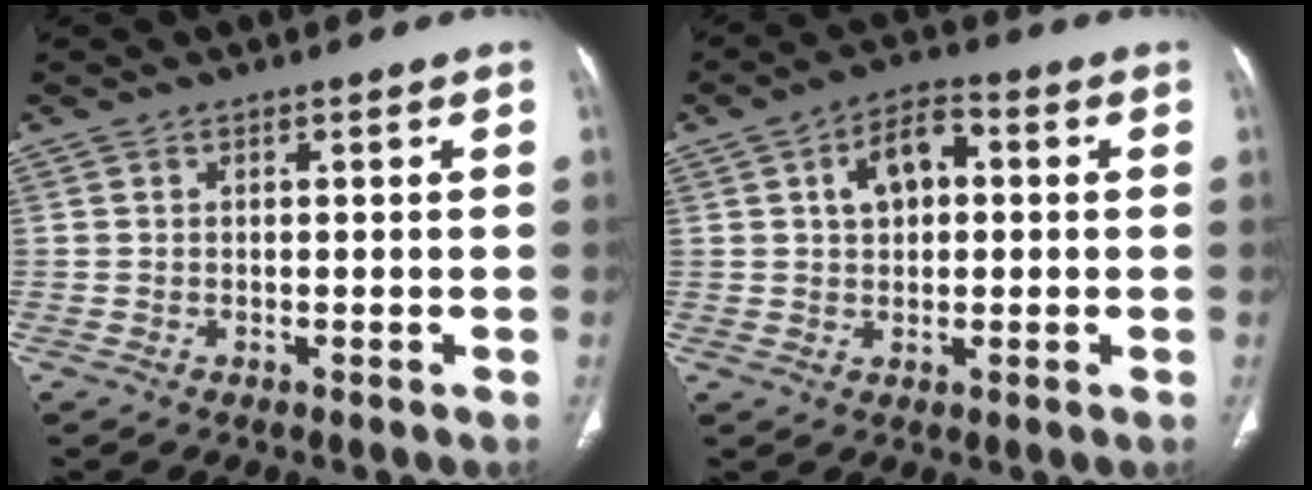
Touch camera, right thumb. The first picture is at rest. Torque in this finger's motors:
{"motor_torque": [-0.02, 0.13, 0.44, -0.25, 0.13]}